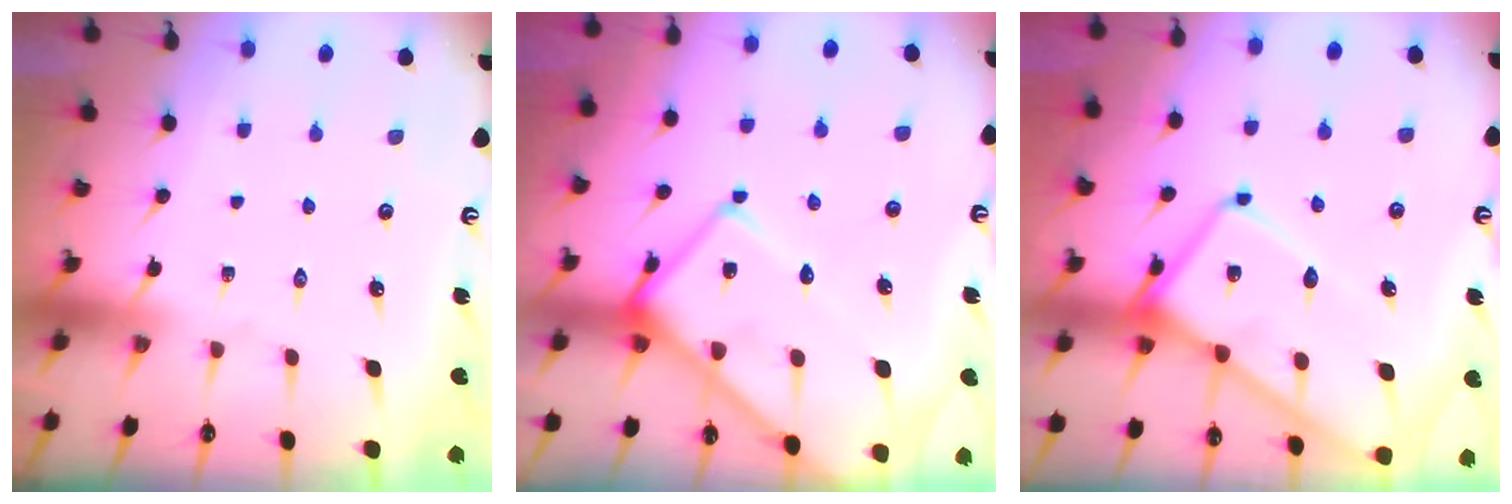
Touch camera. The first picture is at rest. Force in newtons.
{"total": 15.8, "press": 15.7, "slide": 1.6}
{"total": 14.4, "press": 14.3, "slide": 1.8}